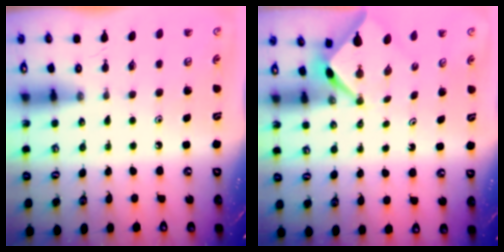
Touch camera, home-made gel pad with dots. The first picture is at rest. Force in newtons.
{"total": 2.5, "press": 2.4, "slide": 0.4}